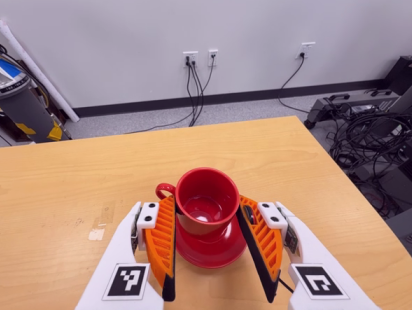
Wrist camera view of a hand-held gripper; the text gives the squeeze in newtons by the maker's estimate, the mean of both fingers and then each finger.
{"total": 2.6, "left": 2.3, "right": 3.0}